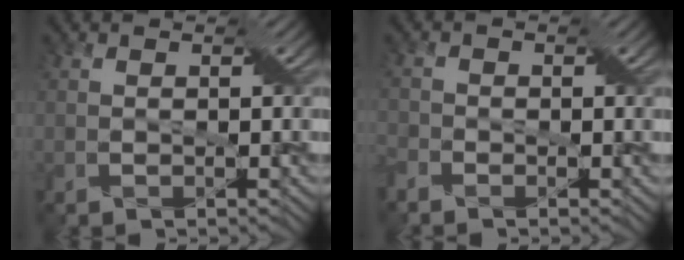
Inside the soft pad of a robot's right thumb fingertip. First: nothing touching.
{"total": 2.0, "force": [-1.7, 0.9, 0.7], "torque": [-0.022, -0.004, -0.045]}